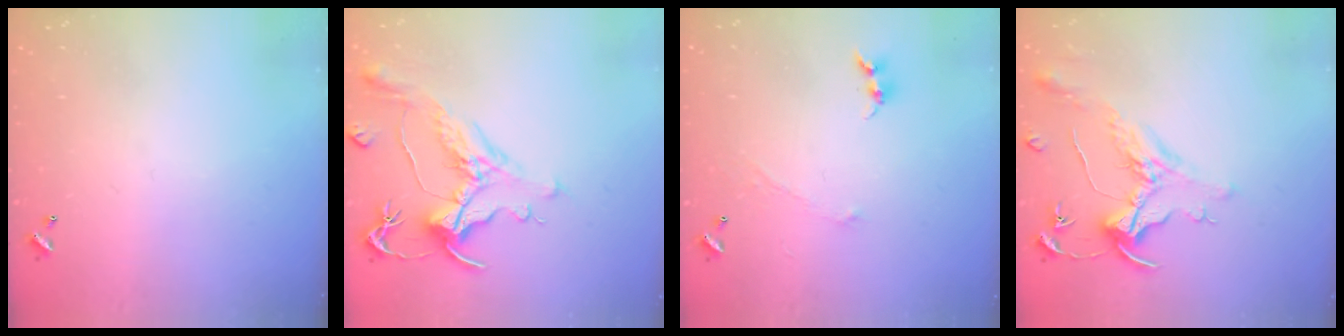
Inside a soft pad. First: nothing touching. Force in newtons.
{"total": 1.1, "press": 0.0, "slide": 1.1}
{"total": 0.0}
{"total": 1.6, "press": 1.4, "slide": 0.7}